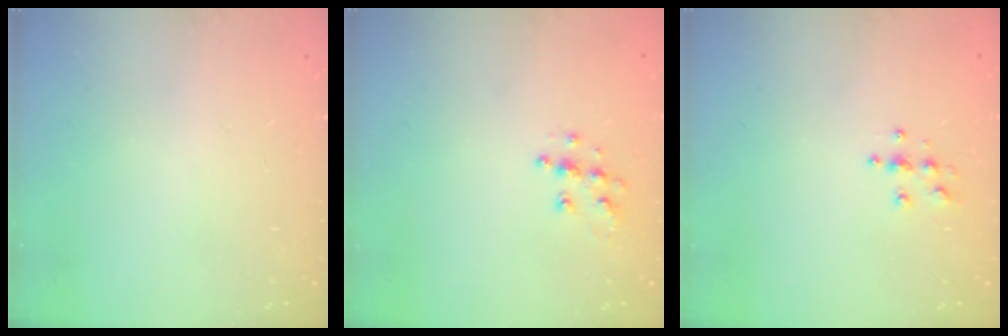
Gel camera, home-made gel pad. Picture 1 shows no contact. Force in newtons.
{"total": 7.7, "press": 7.7, "slide": 0.3}
{"total": 3.9, "press": 3.8, "slide": 0.4}